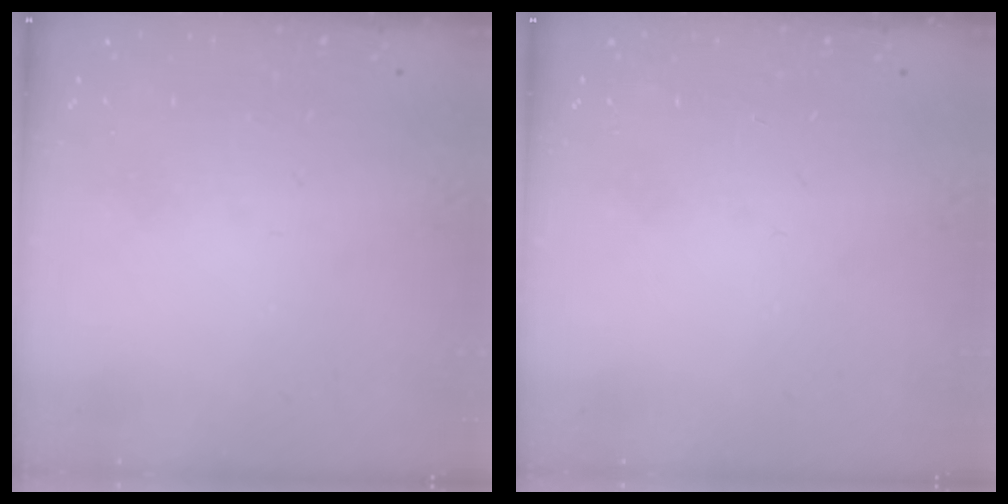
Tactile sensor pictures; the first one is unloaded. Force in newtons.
{"total": 0.0}